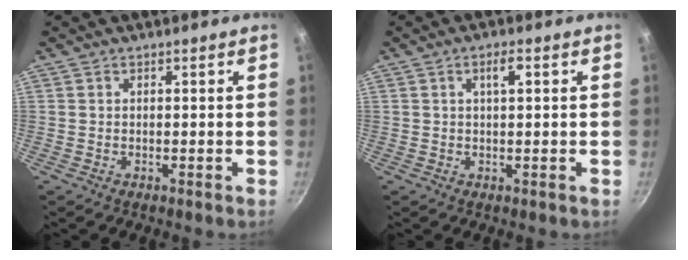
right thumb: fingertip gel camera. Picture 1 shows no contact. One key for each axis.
{"total": 2.9, "fx": 0.8, "fy": 0.7, "fz": 2.7, "tx": -0.051, "ty": 0.004, "tz": 0.013}